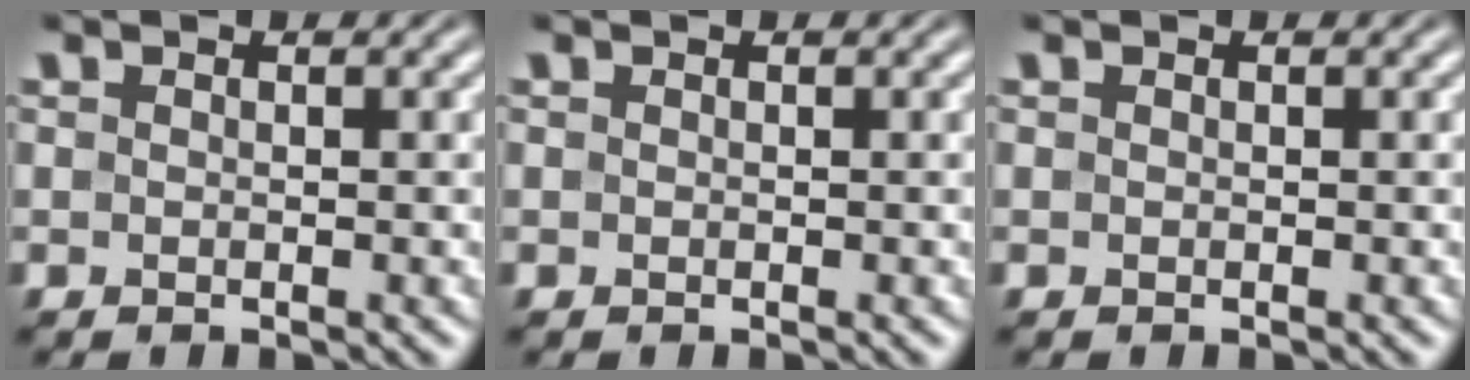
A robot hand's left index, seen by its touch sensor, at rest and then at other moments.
{"total": 0.0}
{"total": 0.0}